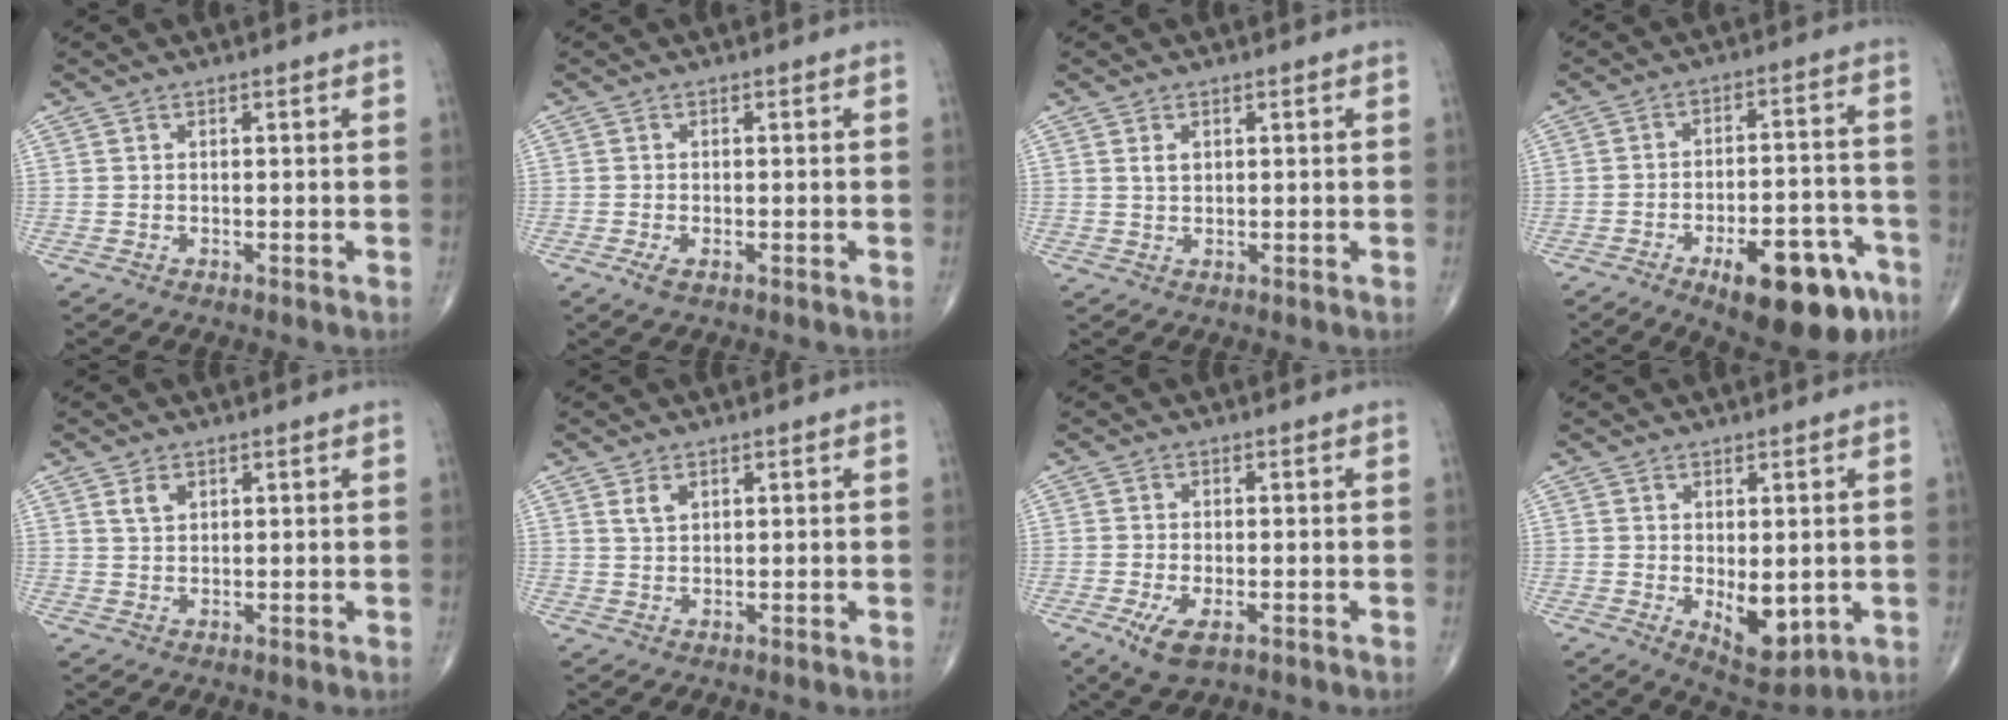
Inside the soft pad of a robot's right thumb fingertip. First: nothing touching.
{"total": 1.9, "force": [-0.9, 0.8, 1.5], "torque": [-0.036, -0.003, -0.018]}
{"total": 1.7, "force": [0.6, 1.1, 1.1], "torque": [-0.018, -0.001, 0.013]}
{"total": 18.0, "force": [-9.9, 6.9, 13.4], "torque": [-0.141, 0.063, -0.132]}
{"total": 2.4, "force": [1.2, 1.5, 1.4], "torque": [-0.022, -0.002, 0.025]}
{"total": 2.1, "force": [1.0, 1.2, 1.3], "torque": [-0.024, 0.000, 0.022]}
{"total": 5.3, "force": [-2.2, 2.3, 4.3], "torque": [-0.086, -0.007, -0.033]}
{"total": 7.8, "force": [-1.0, 3.9, 6.6], "torque": [-0.077, -0.015, 0.002]}